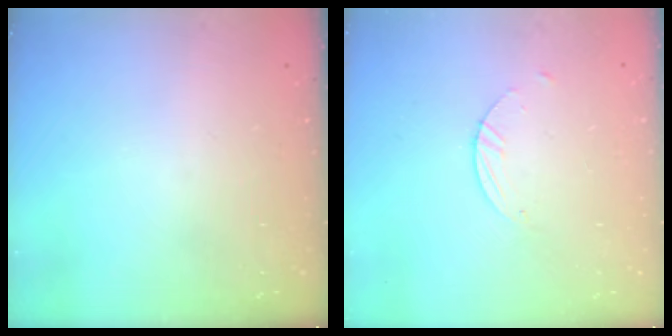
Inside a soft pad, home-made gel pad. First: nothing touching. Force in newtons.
{"total": 1.8, "press": 1.8, "slide": 0.1}